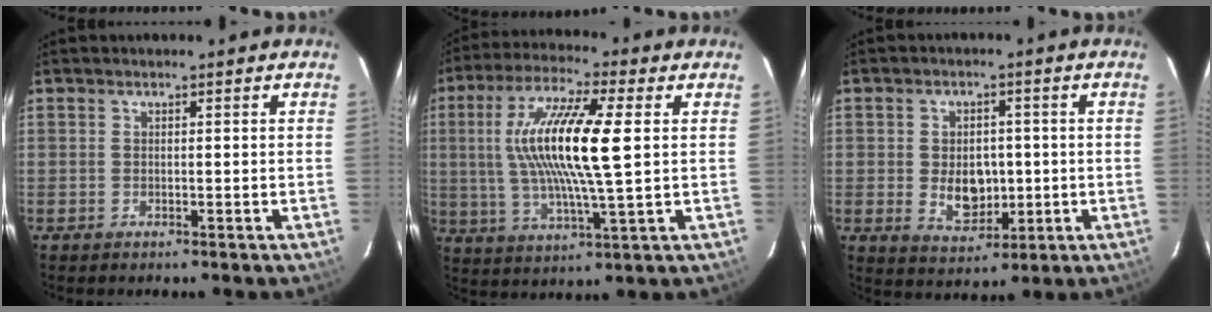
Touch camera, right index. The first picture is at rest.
{"total": 16.6, "force": [2.5, 2.5, 16.3], "torque": [-0.309, 0.005, 0.042]}
{"total": 7.6, "force": [-0.6, 5.4, 5.4], "torque": [-0.099, -0.003, 0.003]}